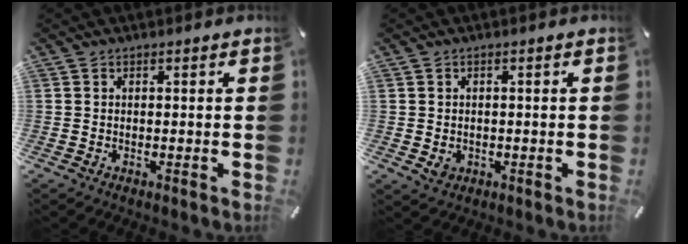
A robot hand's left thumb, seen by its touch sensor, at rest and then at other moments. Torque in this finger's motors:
{"motor_torque": [-0.01, 0.04, -0.03, -0.03, 0.01]}